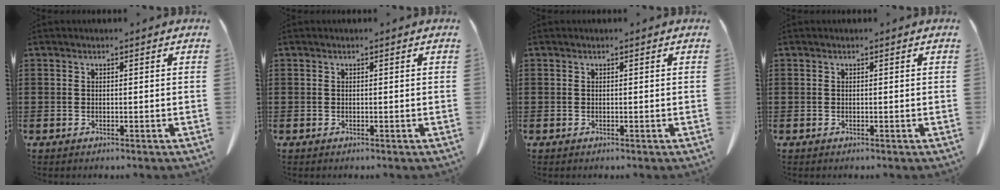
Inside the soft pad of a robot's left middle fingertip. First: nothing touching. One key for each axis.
{"total": 0.0}
{"total": 0.0}
{"total": 0.0}